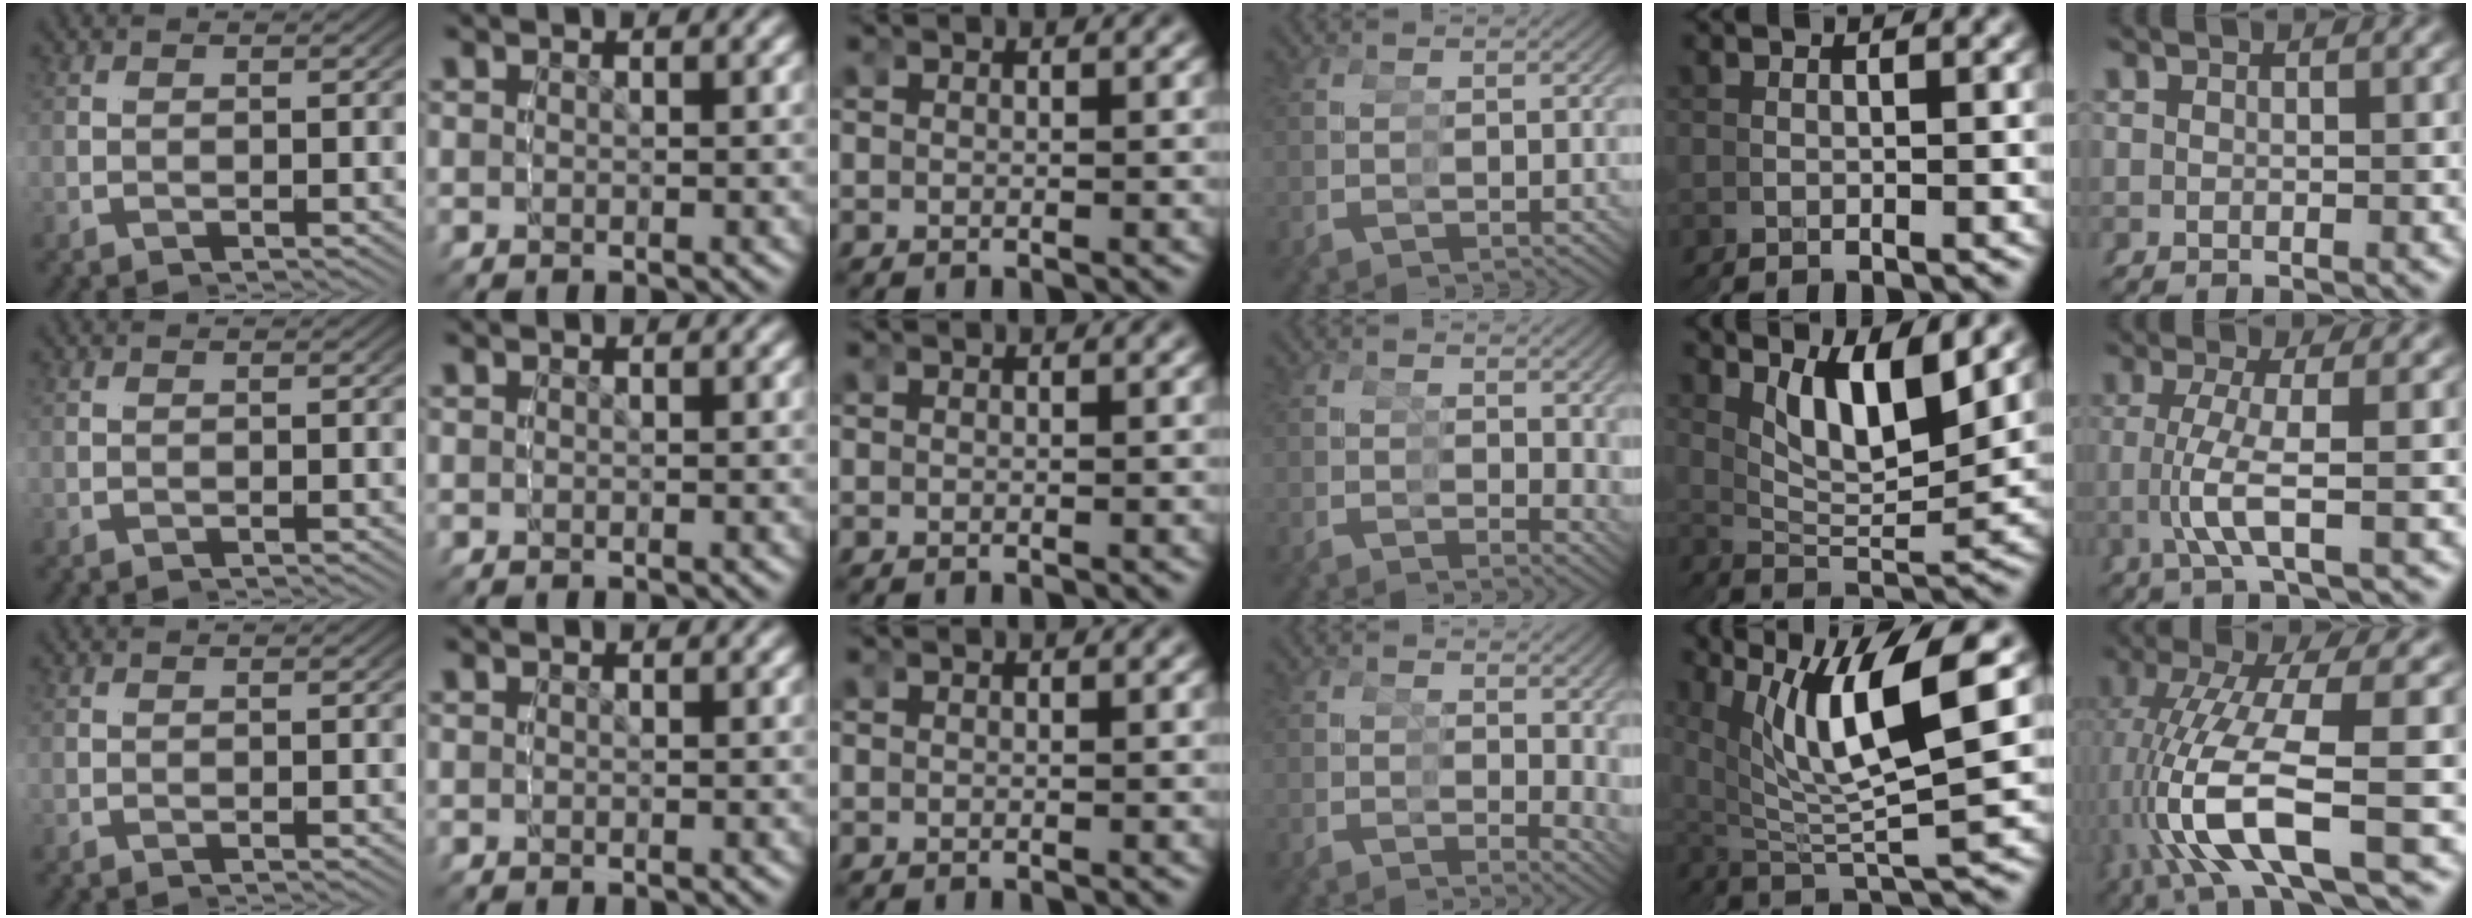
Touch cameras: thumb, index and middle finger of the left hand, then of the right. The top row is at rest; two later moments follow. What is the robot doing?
{"motion": "grasp_and_lifting", "object": "condiment"}